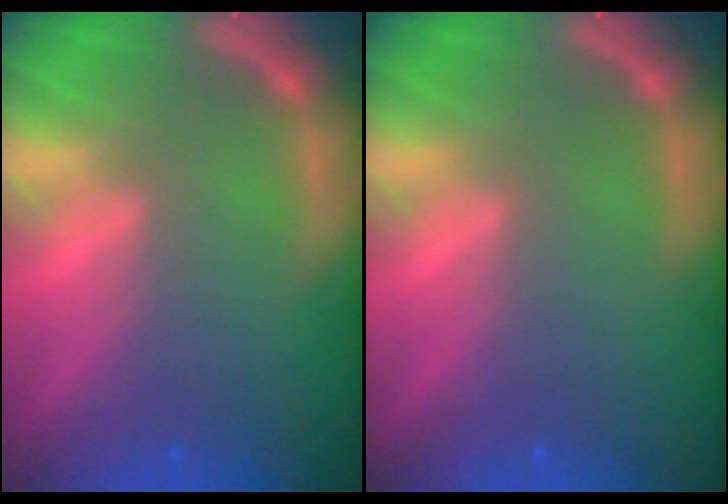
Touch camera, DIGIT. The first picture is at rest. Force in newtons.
{"total": 0.0}